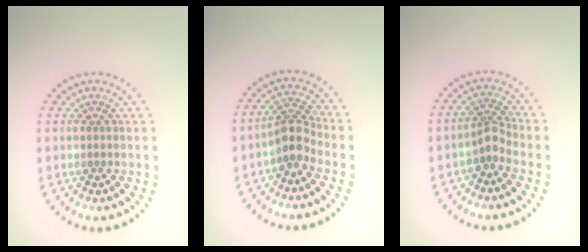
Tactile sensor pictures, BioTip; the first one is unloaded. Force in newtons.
{"total": 2.8, "press": 2.1, "slide": 1.8}
{"total": 2.0, "press": 1.3, "slide": 1.5}